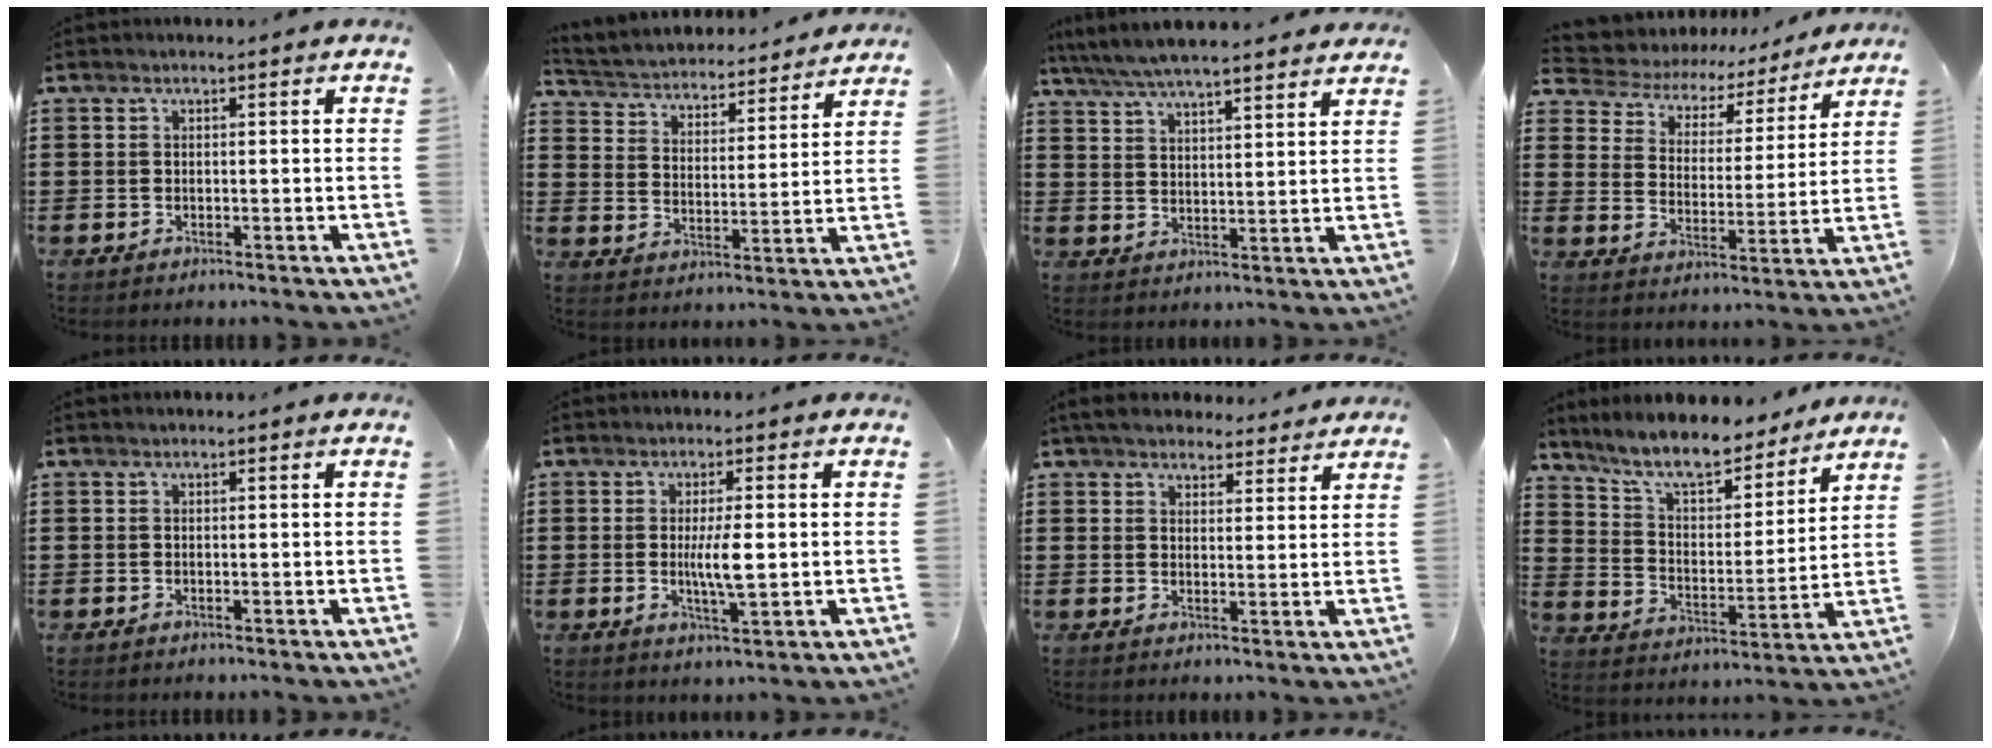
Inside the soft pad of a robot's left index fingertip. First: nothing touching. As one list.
[{"total": 3.3, "force": [3.2, 0.5, 0.0], "torque": [-0.022, -0.031, 0.048]}, {"total": 5.7, "force": [5.4, 0.5, 1.9], "torque": [-0.056, -0.021, 0.095]}, {"total": 4.2, "force": [3.8, 1.8, 0.5], "torque": [-0.038, -0.027, 0.058]}, {"total": 0.0}, {"total": 5.2, "force": [0.0, 1.0, 5.1], "torque": [-0.099, -0.005, -0.004]}, {"total": 4.5, "force": [4.1, 1.3, 1.0], "torque": [-0.033, -0.007, 0.077]}, {"total": 9.2, "force": [8.3, 1.4, 3.9], "torque": [-0.107, -0.046, 0.146]}]